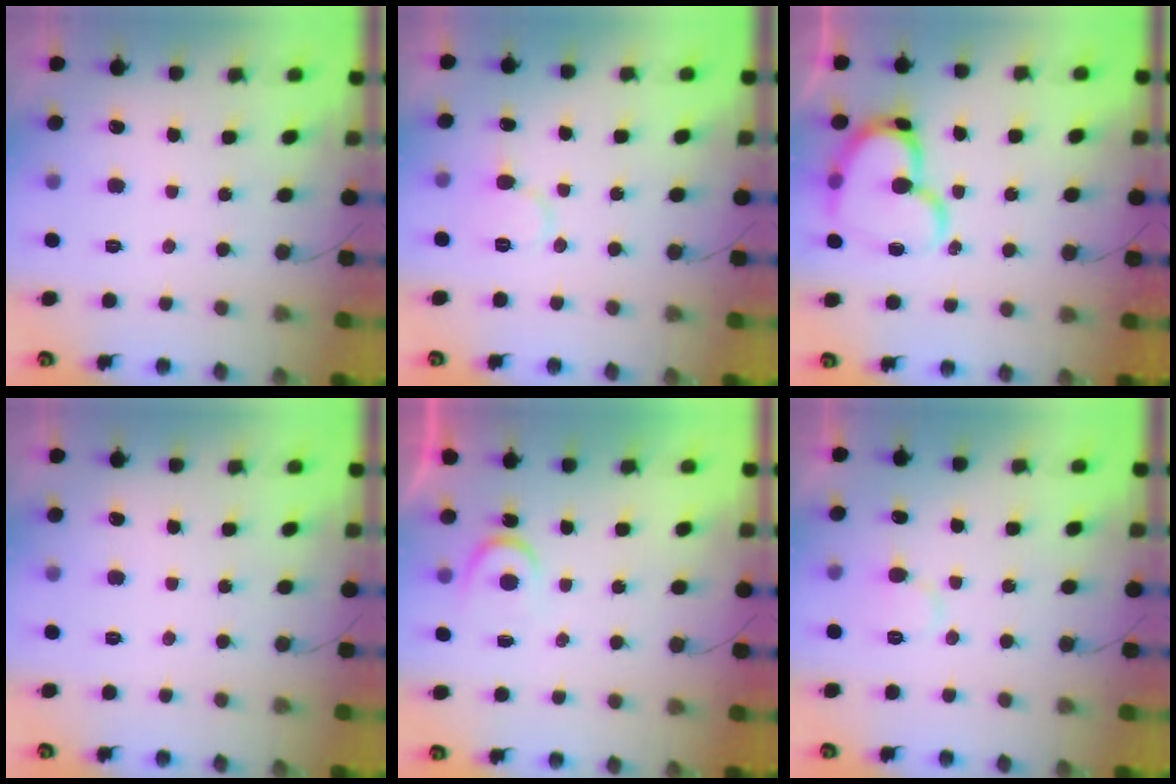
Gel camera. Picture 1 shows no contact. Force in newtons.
{"total": 6.9, "press": 6.9, "slide": 0.4}
{"total": 16.6, "press": 16.6, "slide": 1.5}
{"total": 0.0}
{"total": 3.1, "press": 3.1, "slide": 0.4}
{"total": 5.8, "press": 5.8, "slide": 0.5}